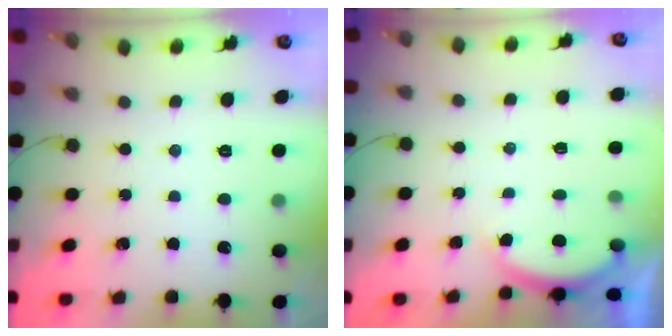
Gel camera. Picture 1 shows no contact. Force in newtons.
{"total": 2.3, "press": 2.2, "slide": 0.6}